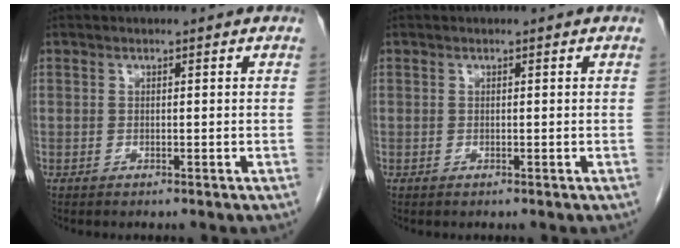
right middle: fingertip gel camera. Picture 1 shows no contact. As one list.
[{"total": 0.0}]